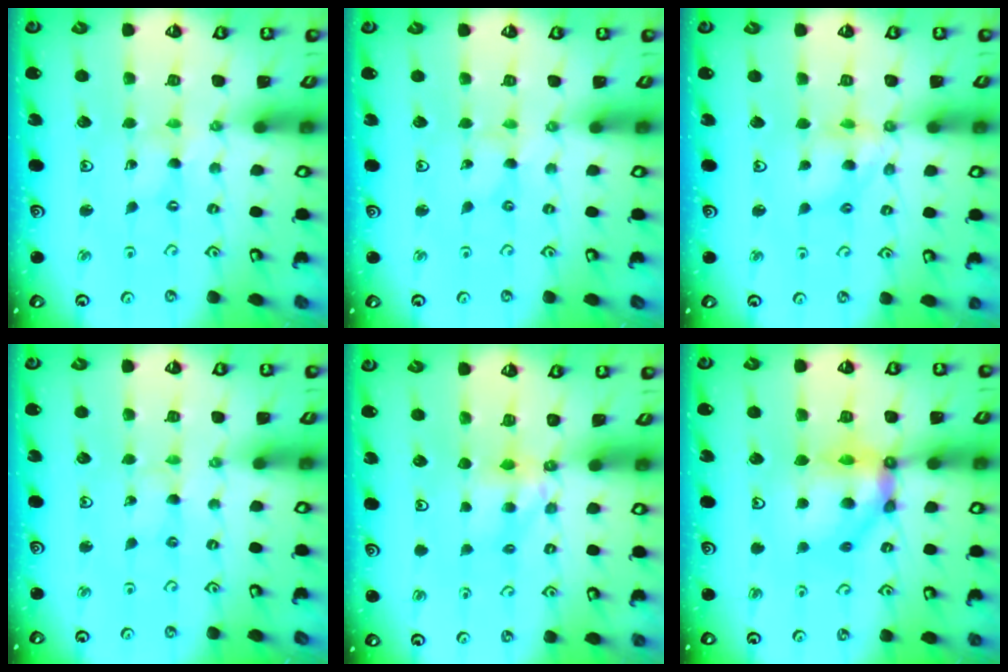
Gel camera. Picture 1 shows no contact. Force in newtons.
{"total": 0.0}
{"total": 9.2, "press": 9.2, "slide": 0.9}
{"total": 1.2, "press": 1.2, "slide": 0.2}
{"total": 5.8, "press": 5.8, "slide": 0.3}
{"total": 12.4, "press": 12.4, "slide": 1.1}